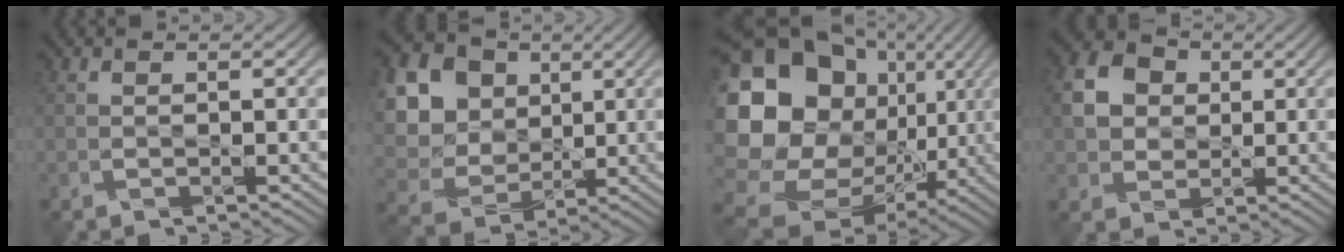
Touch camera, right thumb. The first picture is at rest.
{"total": 18.2, "force": [5.9, 15.0, 8.5], "torque": [-0.283, 0.025, 0.143]}
{"total": 22.3, "force": [3.5, 18.4, 12.1], "torque": [-0.304, -0.004, 0.086]}
{"total": 6.6, "force": [1.2, 5.5, 3.4], "torque": [-0.090, 0.012, 0.013]}